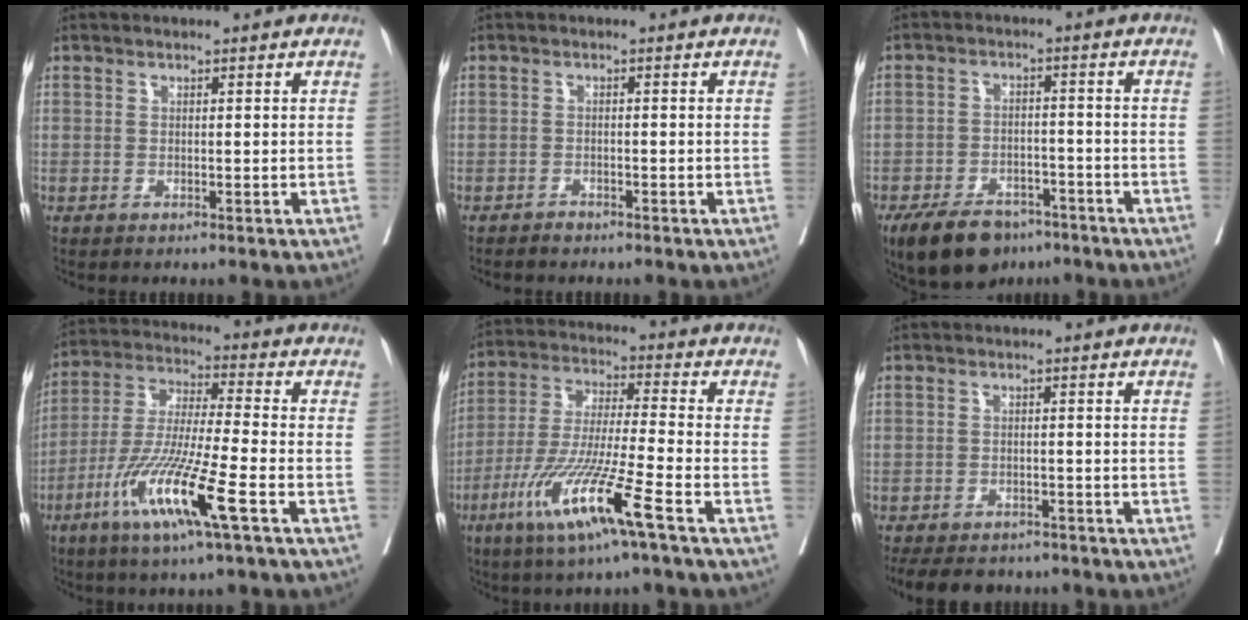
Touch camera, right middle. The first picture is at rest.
{"total": 1.0, "force": [-1.0, 0.3, 0.0], "torque": [-0.001, 0.001, -0.018]}
{"total": 10.4, "force": [-7.5, 5.3, 4.8], "torque": [-0.074, -0.002, -0.121]}
{"total": 14.3, "force": [-6.4, 0.0, 12.8], "torque": [-0.266, -0.027, -0.124]}
{"total": 13.7, "force": [-6.9, -0.6, 11.8], "torque": [-0.245, -0.031, -0.132]}
{"total": 10.3, "force": [-8.7, 4.3, 3.3], "torque": [-0.065, -0.008, -0.117]}